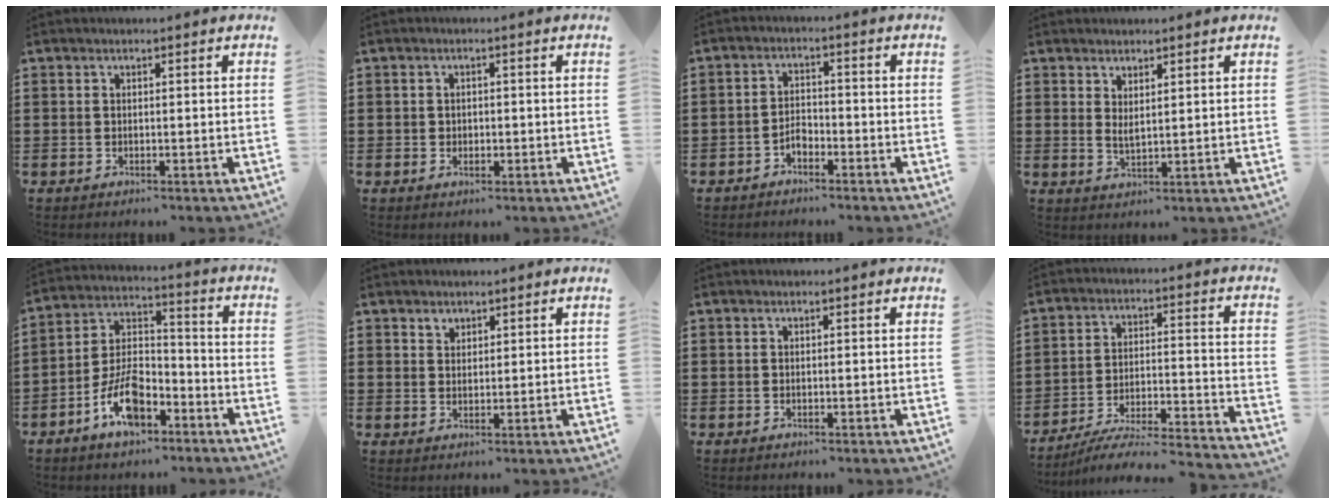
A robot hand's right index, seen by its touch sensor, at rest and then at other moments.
{"total": 1.3, "force": [-0.1, 1.2, 0.5], "torque": [-0.013, 0.005, -0.003]}
{"total": 2.5, "force": [-1.8, 1.4, 1.2], "torque": [-0.027, 0.005, -0.038]}
{"total": 1.9, "force": [1.4, 0.5, 1.3], "torque": [-0.027, 0.001, 0.024]}
{"total": 9.3, "force": [-5.7, 4.5, 5.9], "torque": [-0.126, 0.011, -0.106]}
{"total": 1.6, "force": [1.3, 0.9, 0.1], "torque": [-0.005, 0.002, 0.025]}
{"total": 0.0}
{"total": 5.5, "force": [-5.0, 0.2, 2.2], "torque": [-0.044, -0.013, -0.102]}